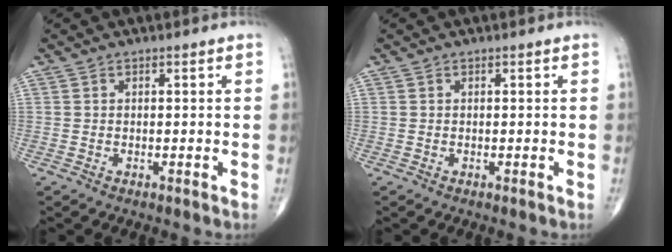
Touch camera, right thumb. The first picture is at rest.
{"total": 0.0}